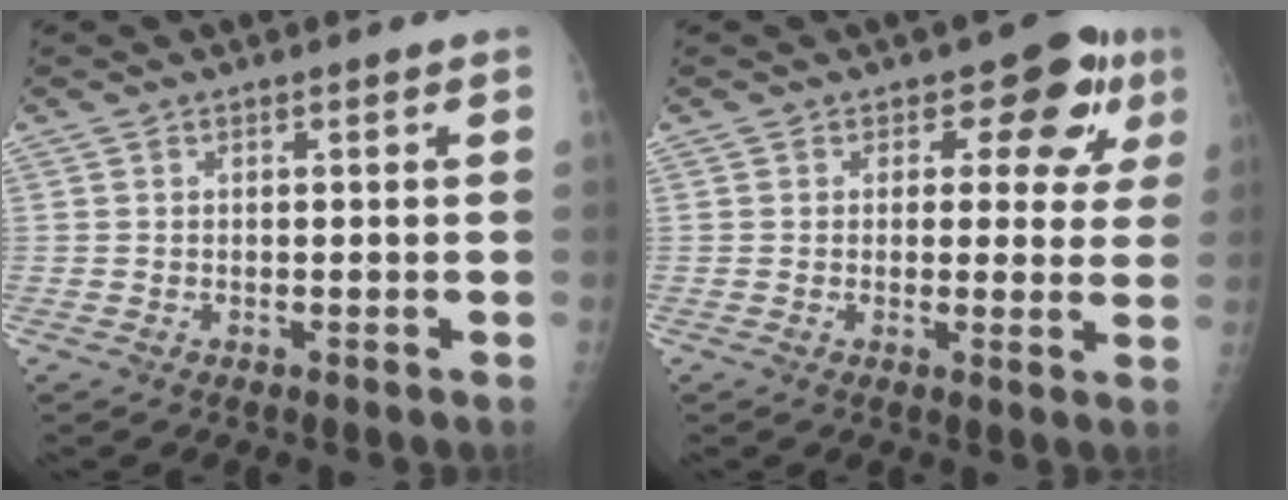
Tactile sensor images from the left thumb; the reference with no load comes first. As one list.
[{"total": 8.2, "force": [3.4, 5.3, 5.3], "torque": [-0.012, -0.004, 0.033]}]